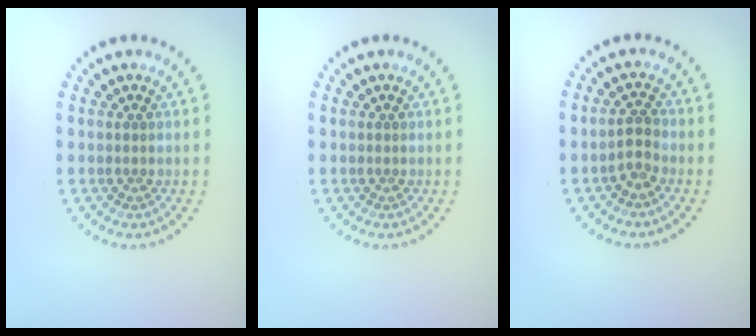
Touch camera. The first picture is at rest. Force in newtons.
{"total": 0.0}
{"total": 1.8, "press": 1.7, "slide": 0.7}